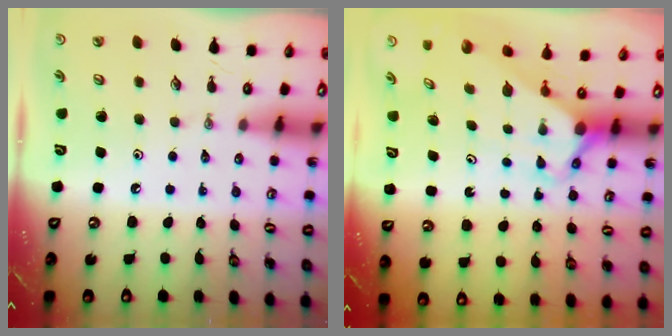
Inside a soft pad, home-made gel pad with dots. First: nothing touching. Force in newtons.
{"total": 2.9, "press": 2.9, "slide": 0.2}